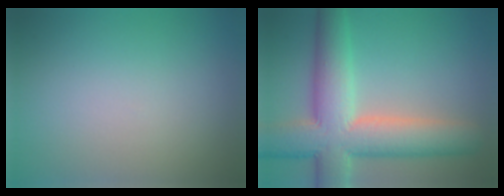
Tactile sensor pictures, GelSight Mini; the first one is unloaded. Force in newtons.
{"total": 10.9, "press": 10.9, "slide": 0.7}